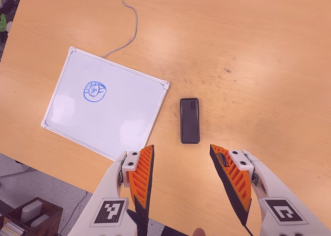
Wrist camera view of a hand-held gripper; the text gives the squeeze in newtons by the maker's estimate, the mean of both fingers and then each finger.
{"total": 0.0}